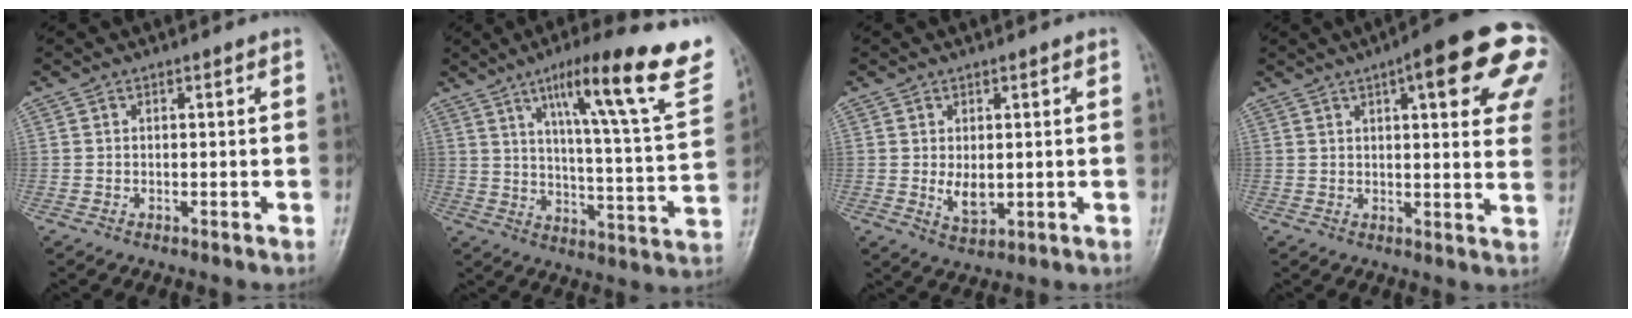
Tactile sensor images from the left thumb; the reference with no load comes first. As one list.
[{"total": 23.7, "force": [13.4, 3.4, 19.3], "torque": [-0.253, -0.043, 0.193]}, {"total": 4.2, "force": [0.1, 2.6, 3.2], "torque": [-0.044, -0.011, 0.010]}, {"total": 20.5, "force": [8.6, 5.4, 17.9], "torque": [-0.202, -0.007, 0.099]}]